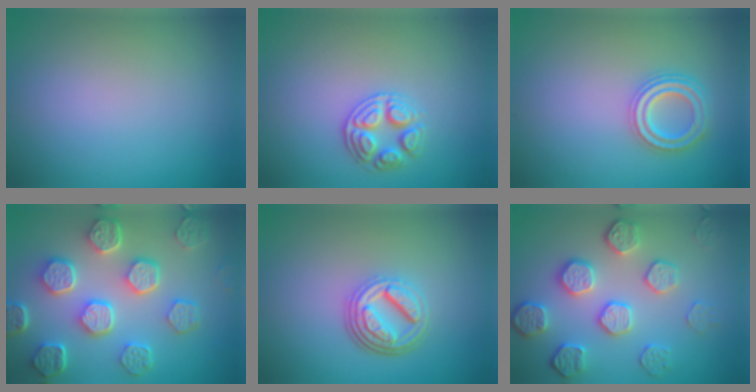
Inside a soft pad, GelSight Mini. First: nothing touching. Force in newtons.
{"total": 2.7, "press": 2.7, "slide": 0.5}
{"total": 3.8, "press": 3.0, "slide": 2.3}
{"total": 8.0, "press": 6.1, "slide": 5.1}
{"total": 4.9, "press": 3.5, "slide": 3.4}
{"total": 5.0, "press": 4.3, "slide": 2.5}